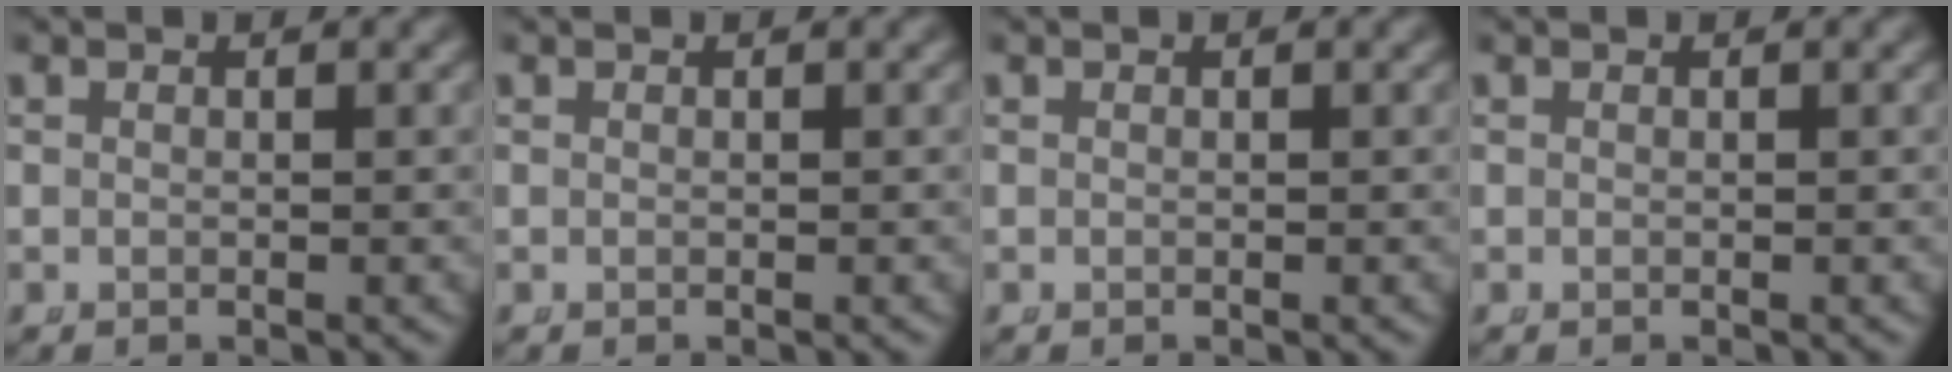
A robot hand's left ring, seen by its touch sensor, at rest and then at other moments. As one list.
[{"total": 0.0}, {"total": 0.0}, {"total": 0.0}]